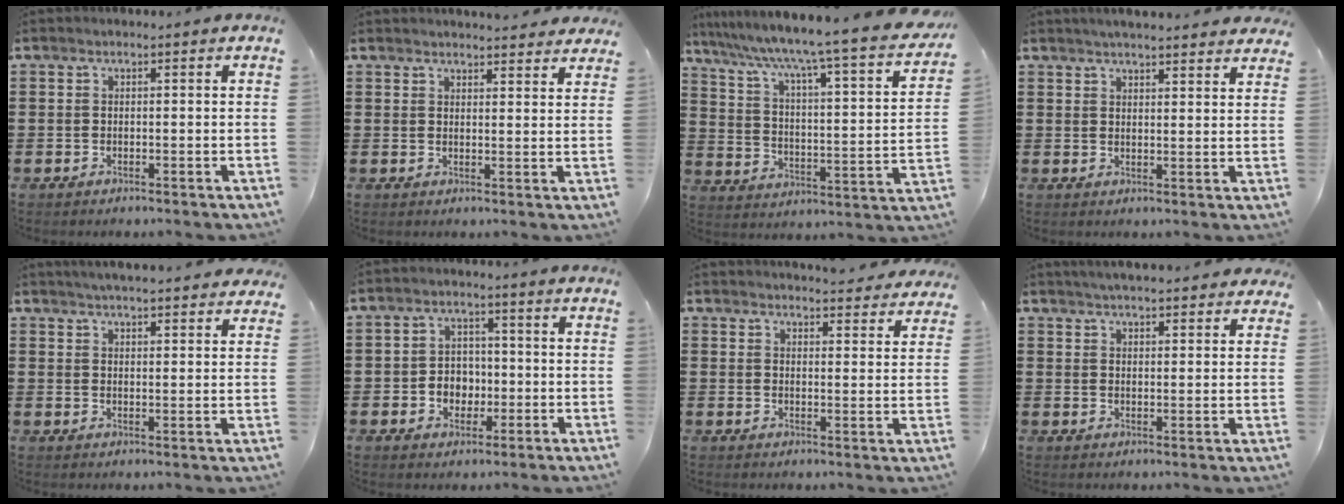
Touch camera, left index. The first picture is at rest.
{"total": 2.9, "force": [2.9, 0.1, 0.2], "torque": [-0.004, -0.012, 0.054]}
{"total": 5.8, "force": [4.5, -0.9, 3.5], "torque": [-0.090, -0.052, 0.059]}
{"total": 3.4, "force": [3.3, -0.2, 0.6], "torque": [-0.021, -0.009, 0.060]}
{"total": 4.0, "force": [3.9, -0.2, 0.6], "torque": [-0.022, -0.015, 0.072]}
{"total": 4.2, "force": [-1.0, 3.6, 1.8], "torque": [-0.037, 0.005, -0.026]}
{"total": 4.0, "force": [4.0, 0.0, 0.3], "torque": [-0.010, -0.023, 0.073]}
{"total": 3.8, "force": [3.7, 0.0, 0.8], "torque": [-0.025, -0.012, 0.068]}